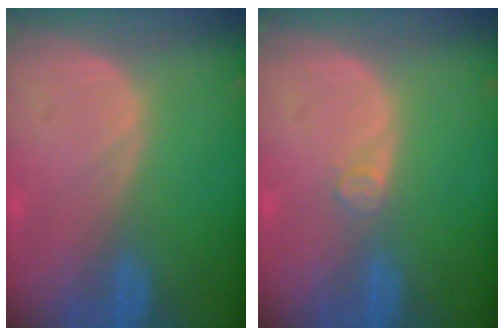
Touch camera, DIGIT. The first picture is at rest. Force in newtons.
{"total": 1.5, "press": 1.5, "slide": 0.2}